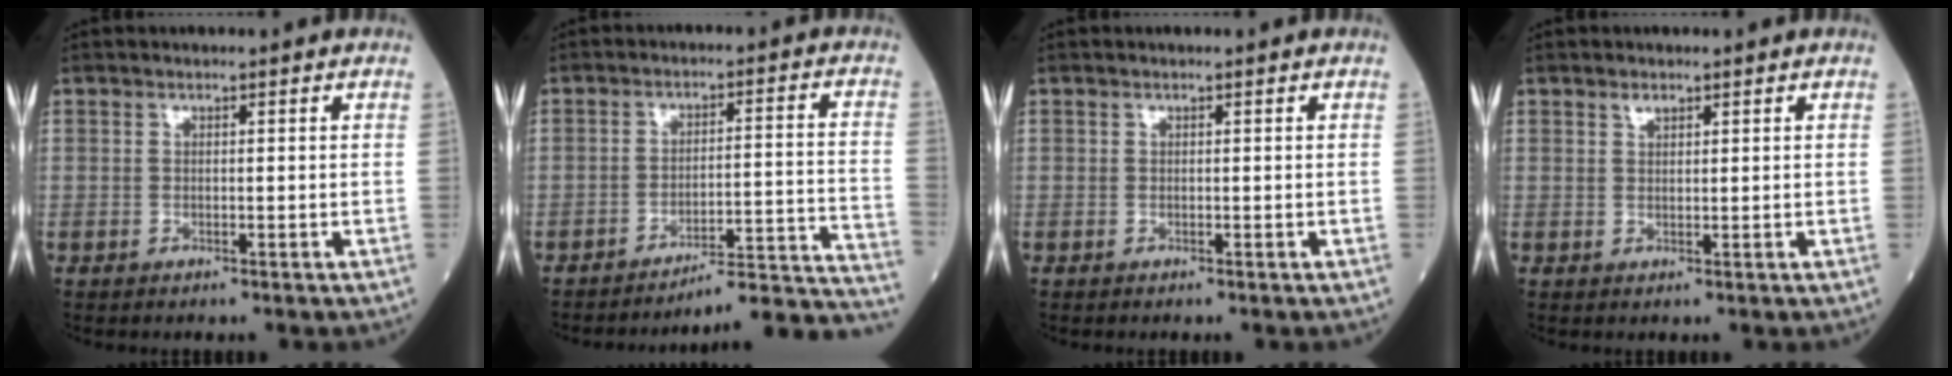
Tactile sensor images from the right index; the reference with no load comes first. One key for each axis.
{"total": 15.6, "fx": -15.2, "fy": -2.0, "fz": 2.8, "tx": 0.011, "ty": 0.023, "tz": -0.200}
{"total": 0.0}
{"total": 1.1, "fx": 0.8, "fy": 0.5, "fz": 0.6, "tx": -0.010, "ty": -0.001, "tz": 0.014}